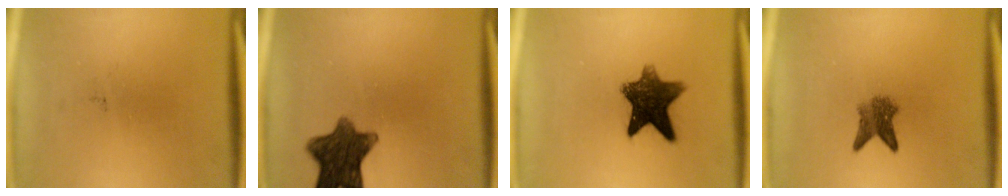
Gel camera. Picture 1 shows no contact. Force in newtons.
{"total": 10.2}
{"total": 10.2}
{"total": 3.6}